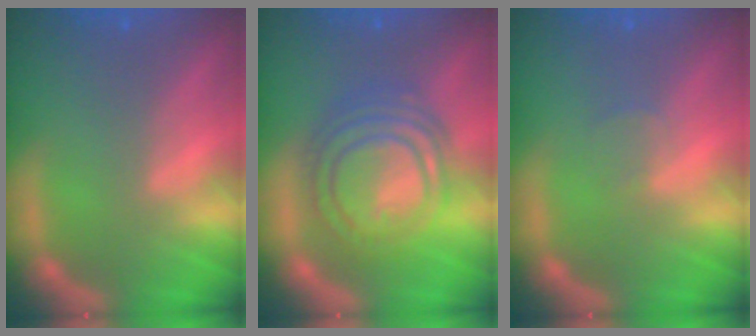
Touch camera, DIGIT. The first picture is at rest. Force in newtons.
{"total": 10.0}
{"total": 1.0}